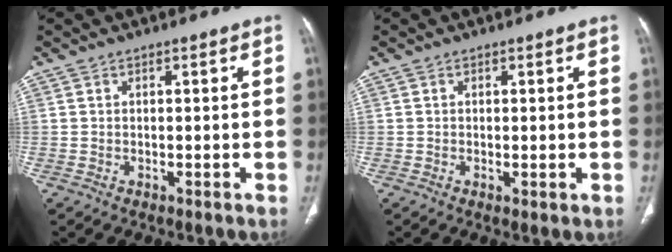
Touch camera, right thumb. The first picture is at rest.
{"total": 1.0, "force": [-0.2, 0.3, 1.0], "torque": [-0.022, -0.006, -0.001]}